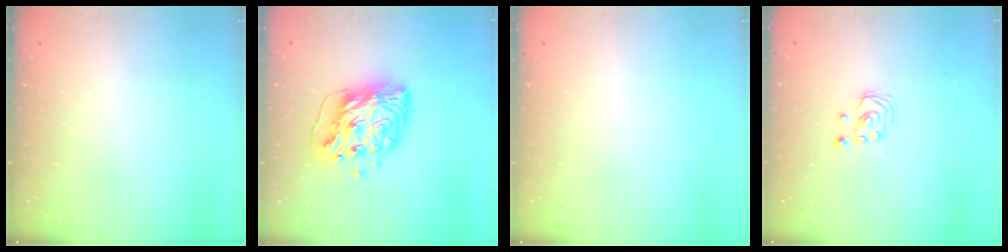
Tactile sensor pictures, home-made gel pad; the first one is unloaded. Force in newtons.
{"total": 14.5, "press": 14.4, "slide": 1.8}
{"total": 0.0}
{"total": 2.9, "press": 2.8, "slide": 0.3}